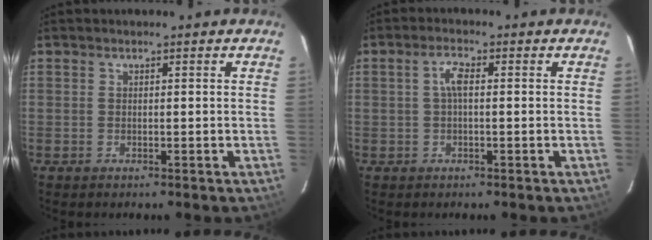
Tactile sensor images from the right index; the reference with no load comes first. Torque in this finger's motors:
{"motor_torque": [0.21, -0.02, 0.19, 0.07]}